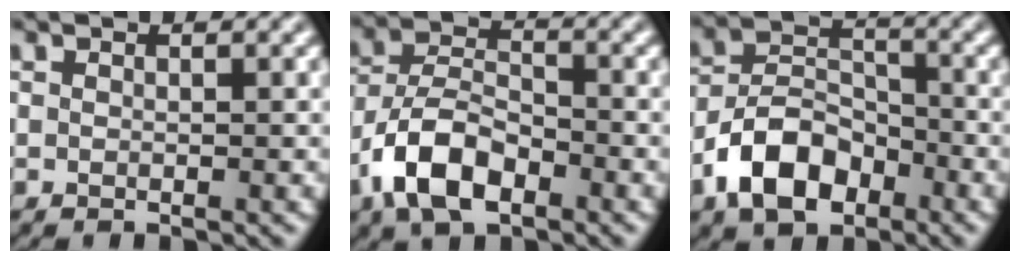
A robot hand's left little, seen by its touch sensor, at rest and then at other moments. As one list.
[{"total": 6.9, "force": [-3.8, 3.5, 4.6], "torque": [-0.084, 0.003, -0.080]}, {"total": 6.6, "force": [-3.7, 4.0, 3.8], "torque": [-0.066, 0.003, -0.074]}]